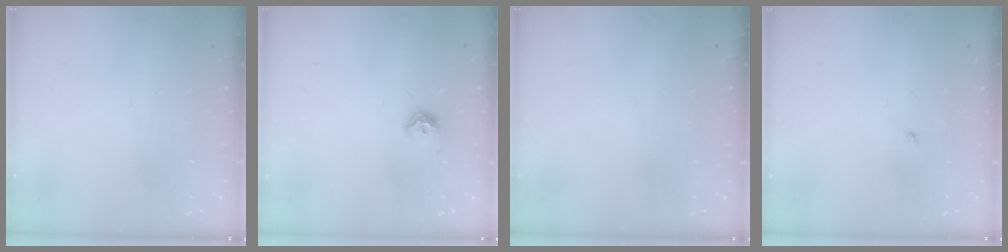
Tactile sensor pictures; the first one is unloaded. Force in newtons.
{"total": 7.2, "press": 7.1, "slide": 0.9}
{"total": 0.0}
{"total": 1.9, "press": 1.9, "slide": 0.3}